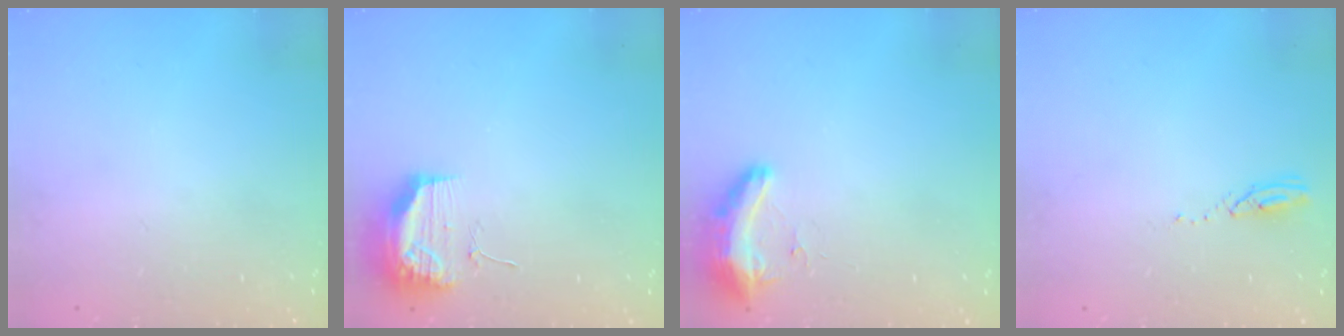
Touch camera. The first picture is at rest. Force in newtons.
{"total": 17.0, "press": 13.3, "slide": 10.6}
{"total": 10.2, "press": 9.3, "slide": 4.2}
{"total": 3.4, "press": 3.3, "slide": 0.3}